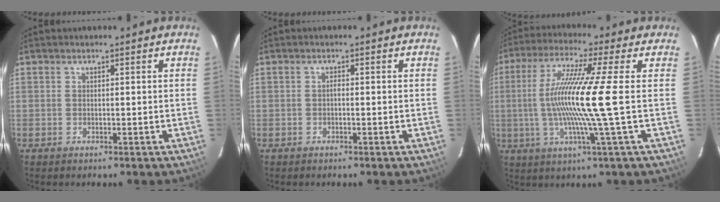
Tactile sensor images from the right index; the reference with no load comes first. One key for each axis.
{"total": 0.6, "fx": -0.3, "fy": 0.3, "fz": 0.4, "tx": -0.005, "ty": 0.005, "tz": -0.006}
{"total": 13.6, "fx": -0.8, "fy": -2.3, "fz": 13.4, "tx": -0.255, "ty": -0.007, "tz": -0.016}